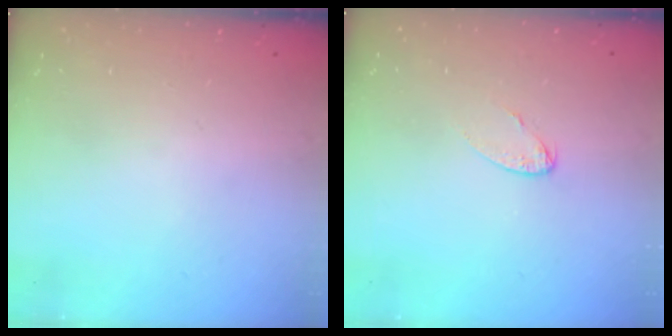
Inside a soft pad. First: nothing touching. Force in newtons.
{"total": 3.3, "press": 3.3, "slide": 0.2}